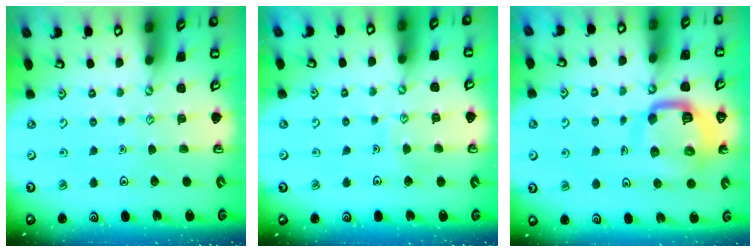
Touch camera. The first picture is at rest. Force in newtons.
{"total": 3.7, "press": 3.7, "slide": 0.3}
{"total": 13.2, "press": 13.1, "slide": 1.6}